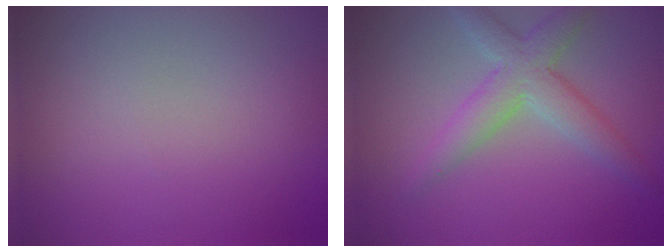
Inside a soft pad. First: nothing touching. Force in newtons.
{"total": 4.5, "press": 4.5, "slide": 0.3}